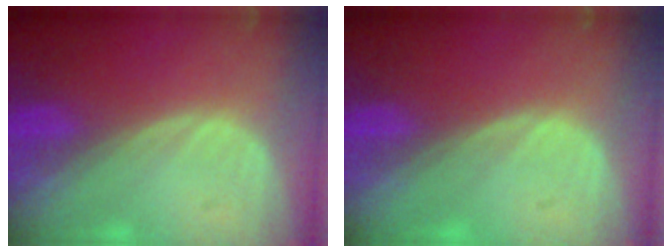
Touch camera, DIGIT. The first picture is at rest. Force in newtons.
{"total": 0.6, "press": 0.2, "slide": 0.5}